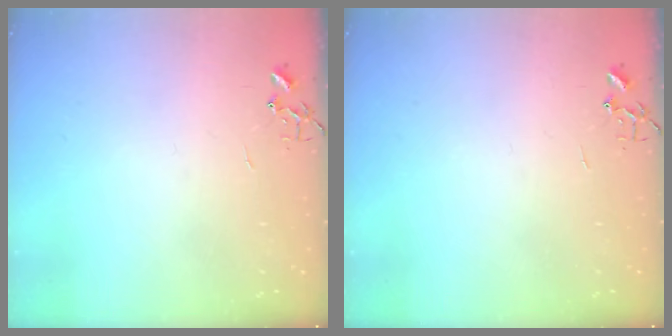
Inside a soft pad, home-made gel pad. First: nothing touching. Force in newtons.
{"total": 0.0}